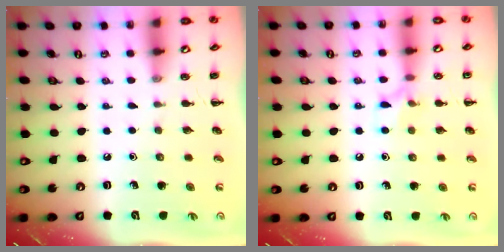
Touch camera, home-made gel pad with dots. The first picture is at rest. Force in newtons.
{"total": 6.5, "press": 6.4, "slide": 1.5}